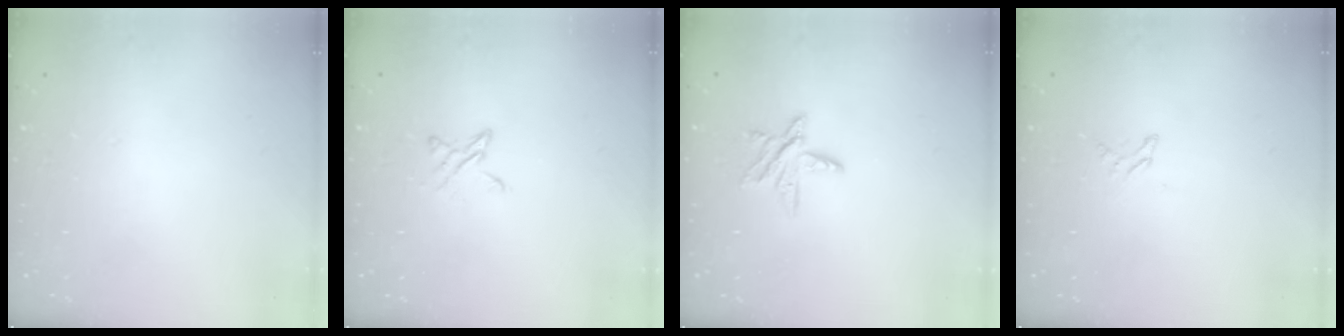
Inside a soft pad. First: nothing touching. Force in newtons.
{"total": 3.0, "press": 3.0, "slide": 0.3}
{"total": 7.0, "press": 7.0, "slide": 0.4}
{"total": 2.9, "press": 2.9, "slide": 0.3}